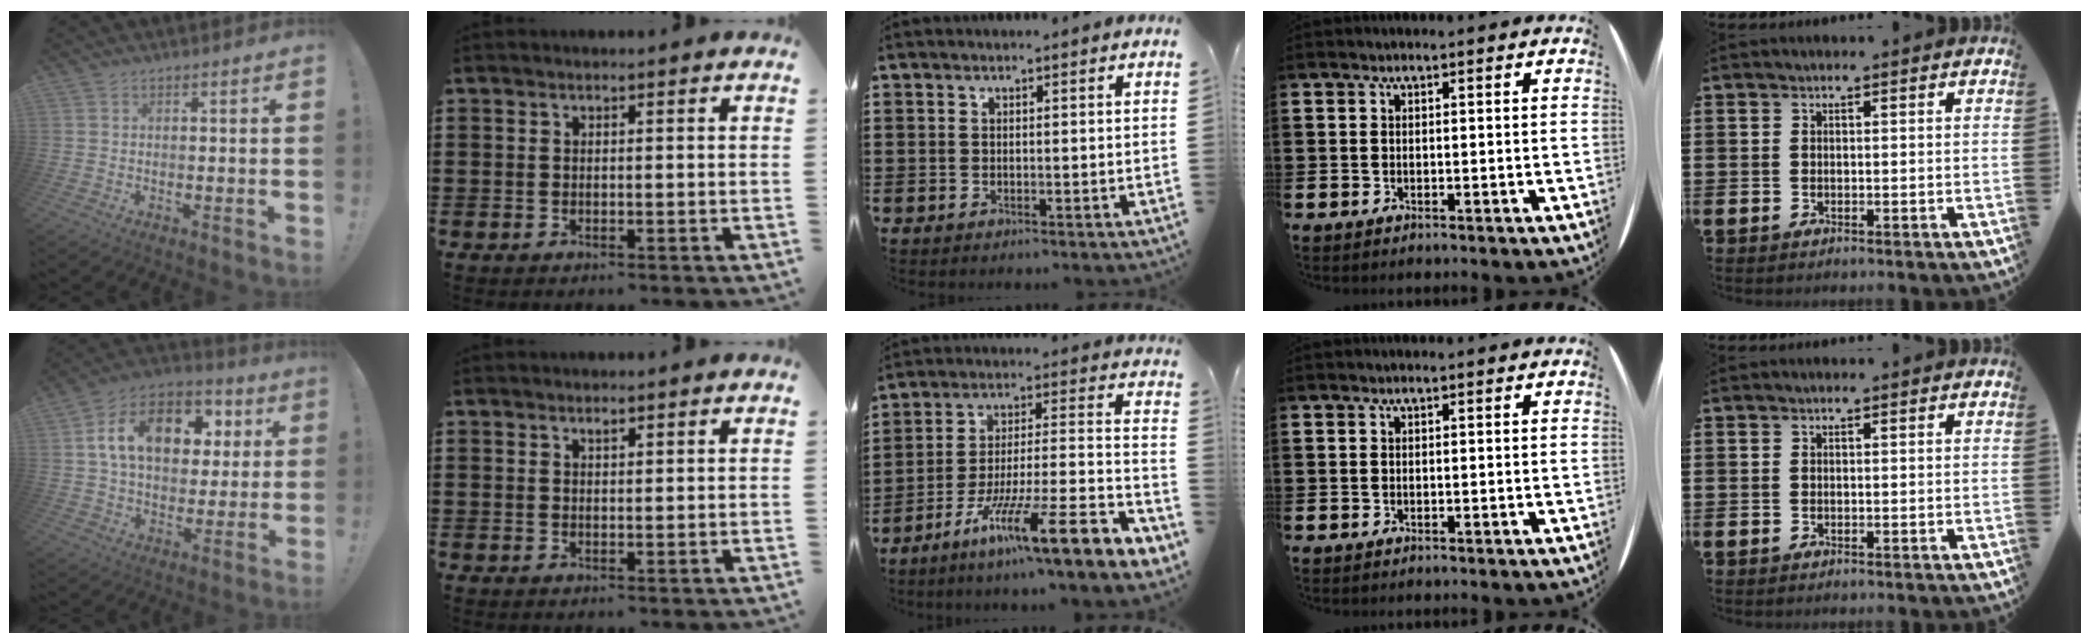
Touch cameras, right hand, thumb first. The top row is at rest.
{"thumb": {"total": 18.0, "force": [5.0, 12.3, 12.1], "torque": [-0.189, -0.002, 0.092]}, "index": {"total": 0.7, "force": [0.5, 0.3, 0.4], "torque": [-0.009, 0.001, 0.010]}, "middle": {"total": 12.8, "force": [-8.7, 0.3, 9.4], "torque": [-0.149, 0.001, -0.159]}}